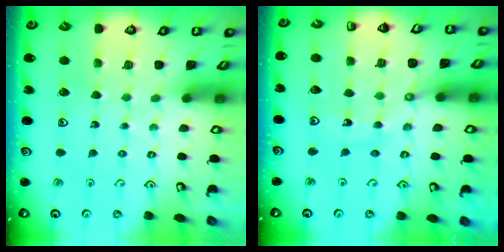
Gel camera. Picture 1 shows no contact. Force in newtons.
{"total": 11.0, "press": 10.9, "slide": 1.4}